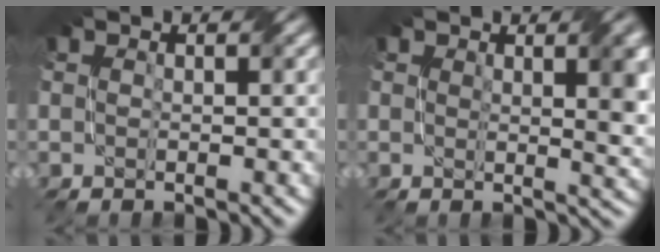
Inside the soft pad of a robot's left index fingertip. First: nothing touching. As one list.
[{"total": 3.9, "force": [1.5, 1.1, 3.5], "torque": [-0.040, -0.002, 0.024]}]